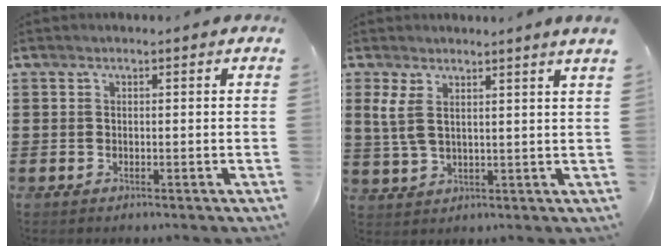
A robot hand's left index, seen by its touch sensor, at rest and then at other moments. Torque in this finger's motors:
{"motor_torque": [0.46, -0.48, 0.70, 0.18]}